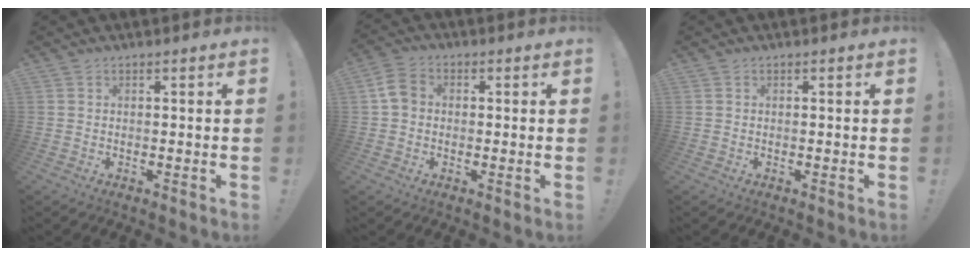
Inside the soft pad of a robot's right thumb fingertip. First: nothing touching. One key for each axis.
{"total": 5.8, "fx": 0.3, "fy": 4.6, "fz": 3.6, "tx": -0.064, "ty": 0.016, "tz": 0.010}
{"total": 0.0}